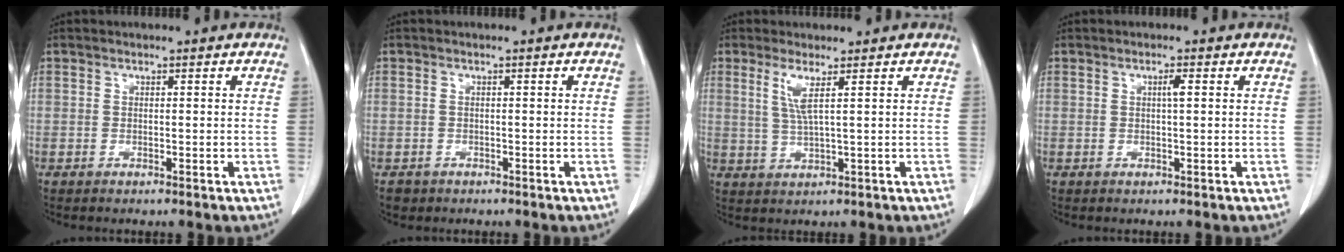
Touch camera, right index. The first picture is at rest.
{"total": 1.7, "force": [-0.9, 1.5, 0.1], "torque": [-0.008, 0.003, -0.013]}
{"total": 3.6, "force": [1.4, -0.3, 3.3], "torque": [-0.074, -0.003, 0.033]}
{"total": 1.3, "force": [0.3, 0.0, 1.3], "torque": [-0.024, 0.002, 0.004]}